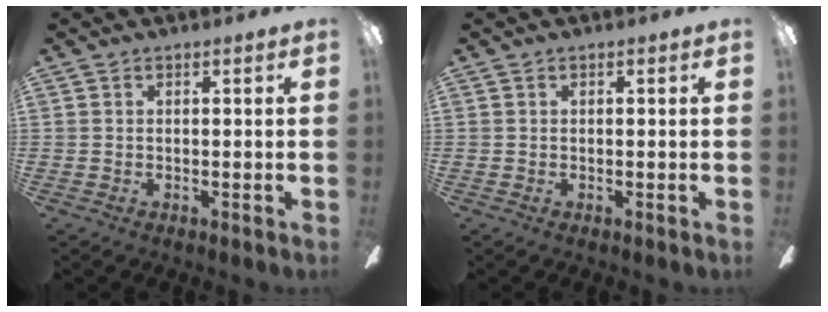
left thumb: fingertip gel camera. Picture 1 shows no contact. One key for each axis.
{"total": 0.0}